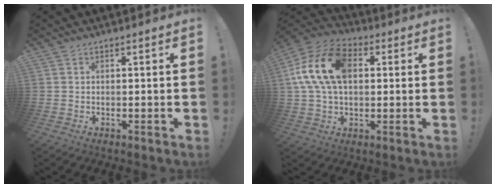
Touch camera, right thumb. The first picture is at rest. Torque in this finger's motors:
{"motor_torque": [1.66, 3.20, 0.28, 0.13, 0.30]}